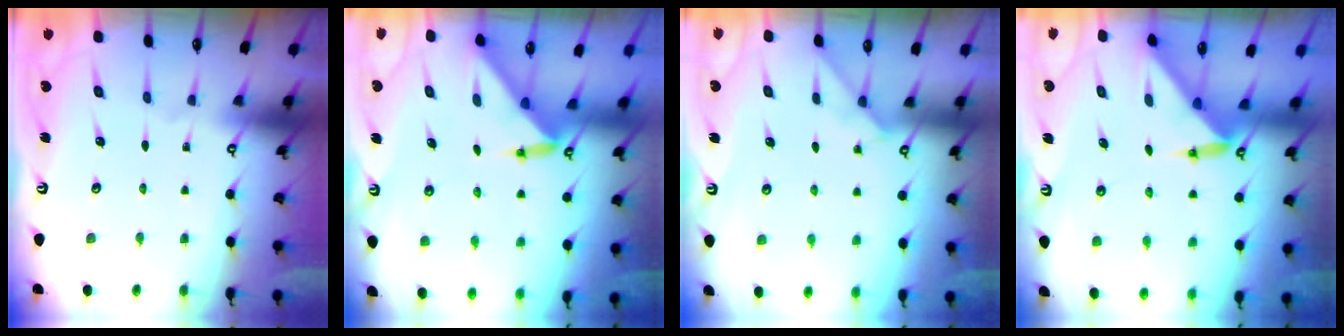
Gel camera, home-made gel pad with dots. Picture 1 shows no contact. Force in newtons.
{"total": 3.0, "press": 3.0, "slide": 0.3}
{"total": 2.4, "press": 2.3, "slide": 0.4}
{"total": 2.9, "press": 2.9, "slide": 0.2}